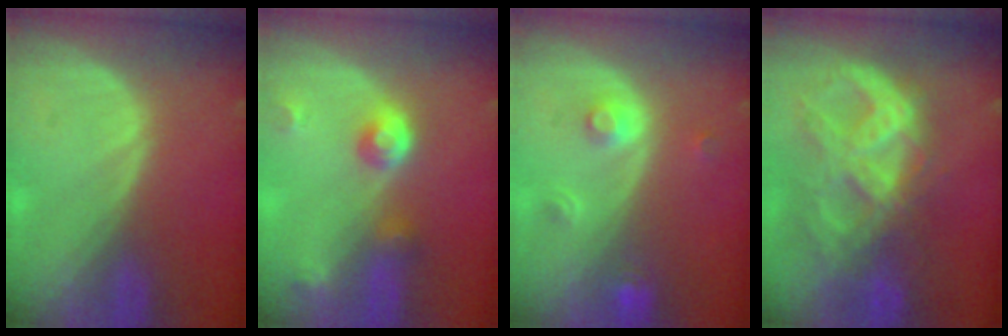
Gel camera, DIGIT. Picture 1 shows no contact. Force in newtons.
{"total": 4.8, "press": 4.4, "slide": 1.9}
{"total": 3.0, "press": 2.8, "slide": 1.2}
{"total": 10.9, "press": 9.2, "slide": 5.7}